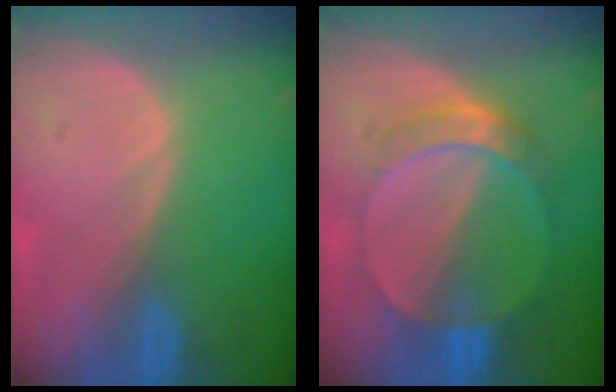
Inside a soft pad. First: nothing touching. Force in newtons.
{"total": 7.2, "press": 6.4, "slide": 3.4}